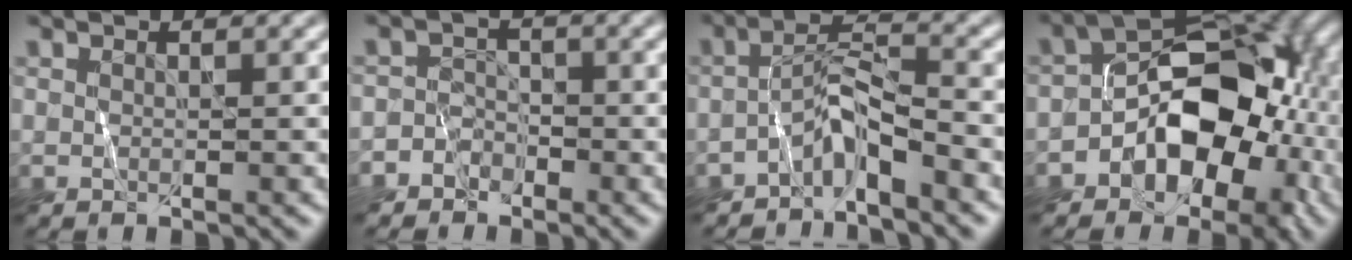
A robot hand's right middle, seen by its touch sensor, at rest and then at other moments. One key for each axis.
{"total": 1.8, "fx": -1.3, "fy": 1.1, "fz": -0.4, "tx": 0.015, "ty": 0.017, "tz": -0.026}
{"total": 3.0, "fx": -2.2, "fy": 0.4, "fz": 2.0, "tx": -0.039, "ty": 0.023, "tz": -0.046}
{"total": 9.5, "fx": -3.2, "fy": 6.1, "fz": 6.5, "tx": -0.083, "ty": 0.021, "tz": -0.061}